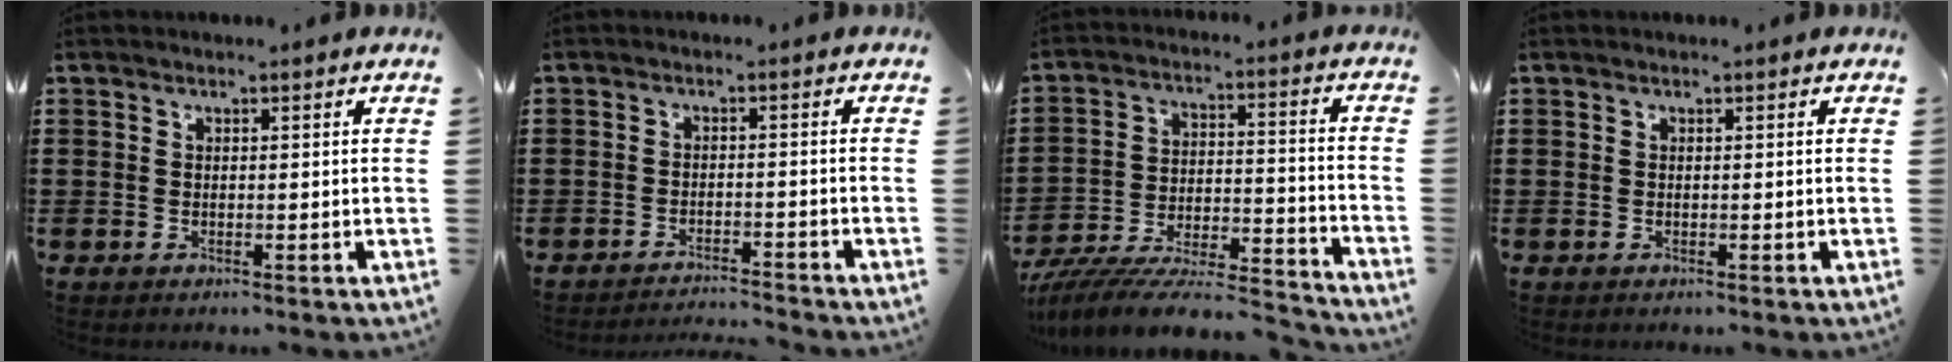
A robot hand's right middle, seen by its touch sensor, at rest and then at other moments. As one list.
[{"total": 2.5, "force": [-2.5, -0.1, 0.1], "torque": [-0.006, 0.002, -0.054]}, {"total": 8.6, "force": [-8.0, 0.9, 2.9], "torque": [-0.042, 0.008, -0.157]}, {"total": 0.0}]